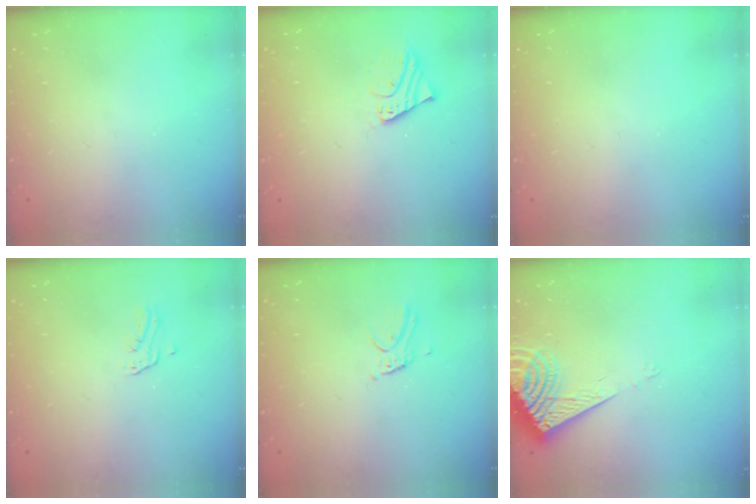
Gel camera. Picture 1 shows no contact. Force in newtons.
{"total": 1.8, "press": 1.8, "slide": 0.1}
{"total": 0.0}
{"total": 1.2, "press": 1.2, "slide": 0.0}
{"total": 3.6, "press": 3.5, "slide": 0.3}
{"total": 13.6, "press": 13.4, "slide": 1.8}